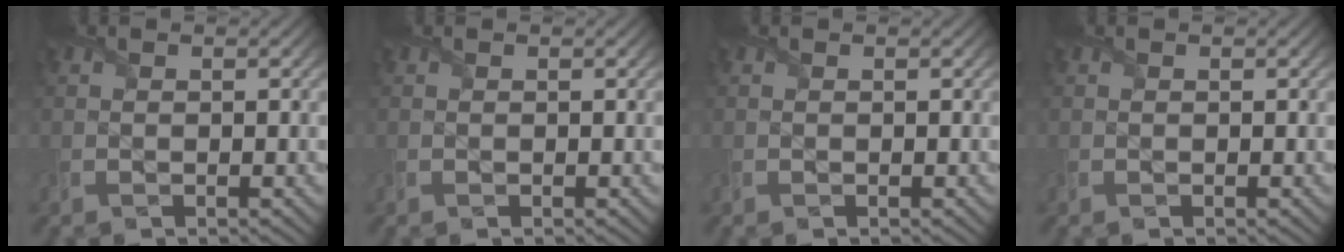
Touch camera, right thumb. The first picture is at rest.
{"total": 0.0}
{"total": 0.0}
{"total": 0.0}